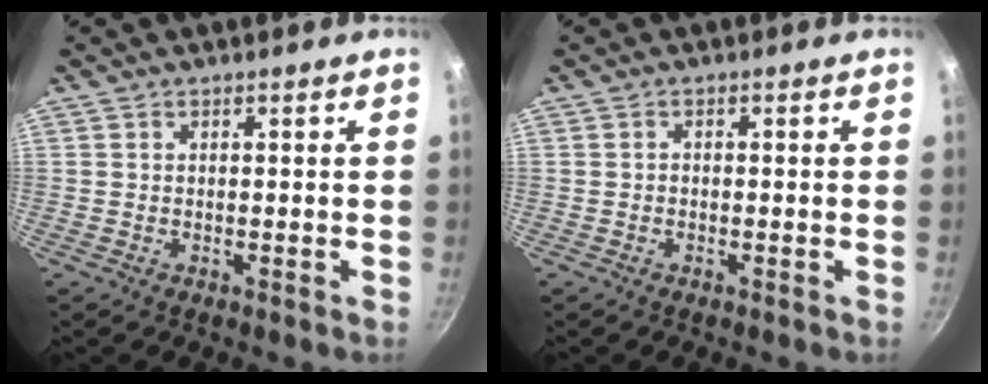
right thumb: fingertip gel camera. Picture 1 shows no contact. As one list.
[{"total": 0.7, "force": [-0.4, 0.5, 0.4], "torque": [-0.002, 0.002, -0.012]}]